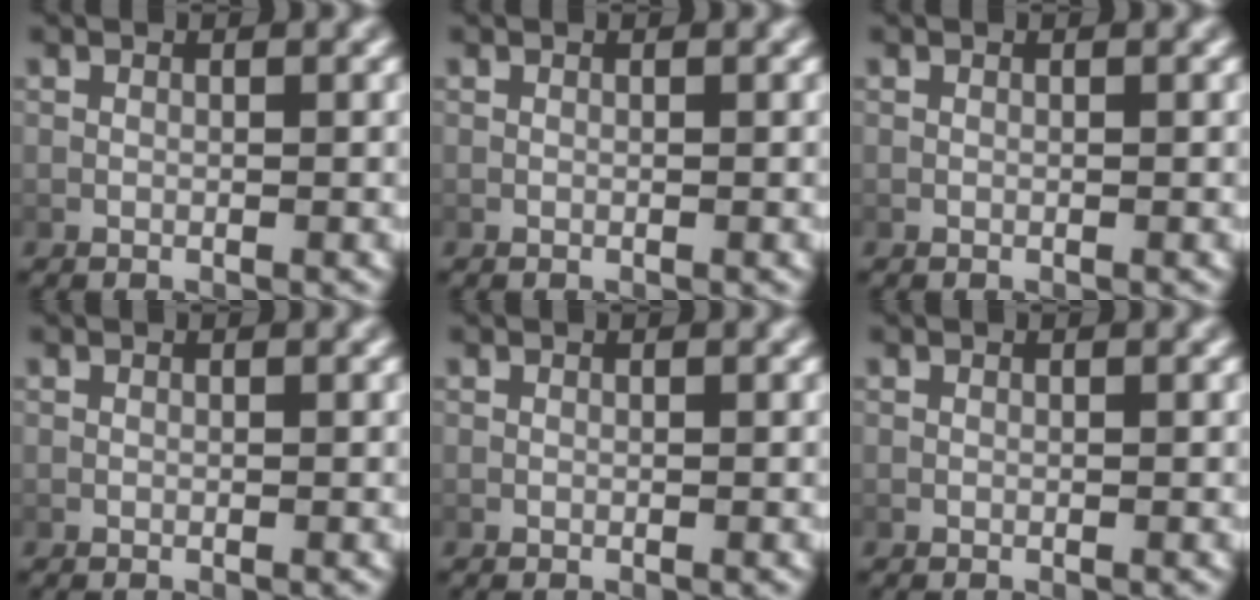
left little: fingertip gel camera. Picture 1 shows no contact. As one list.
[{"total": 0.0}, {"total": 0.0}, {"total": 0.0}, {"total": 0.0}, {"total": 0.0}]